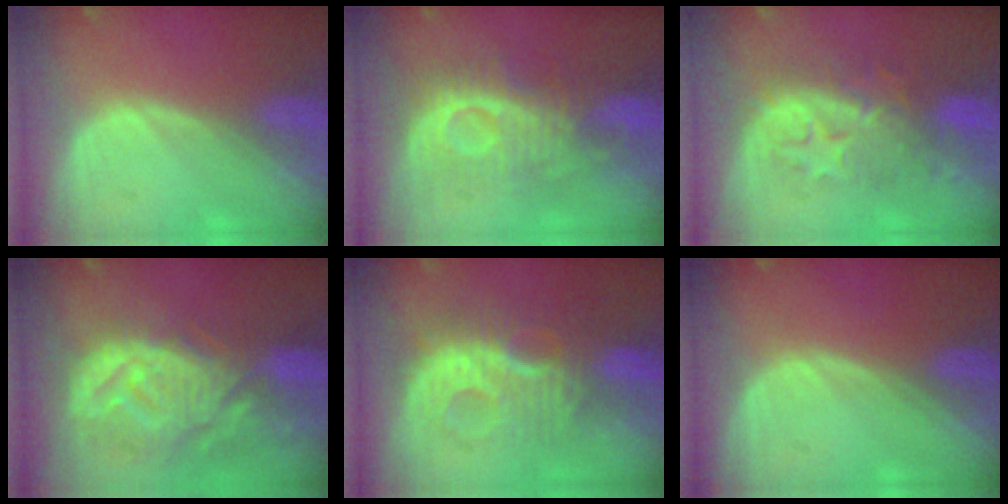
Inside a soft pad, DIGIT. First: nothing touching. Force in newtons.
{"total": 8.9, "press": 8.9, "slide": 0.6}
{"total": 8.7, "press": 8.5, "slide": 1.6}
{"total": 12.6, "press": 11.1, "slide": 5.8}
{"total": 9.4, "press": 9.3, "slide": 1.6}
{"total": 0.0}